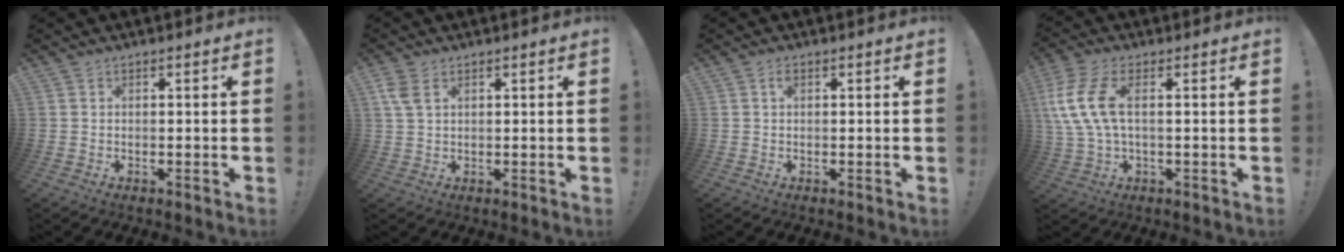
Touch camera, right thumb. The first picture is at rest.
{"total": 4.4, "force": [2.3, 2.4, 3.0], "torque": [-0.062, -0.002, 0.045]}
{"total": 1.3, "force": [0.5, 0.8, 1.0], "torque": [-0.010, -0.001, 0.006]}
{"total": 12.0, "force": [2.4, 5.6, 10.4], "torque": [-0.220, 0.001, 0.050]}